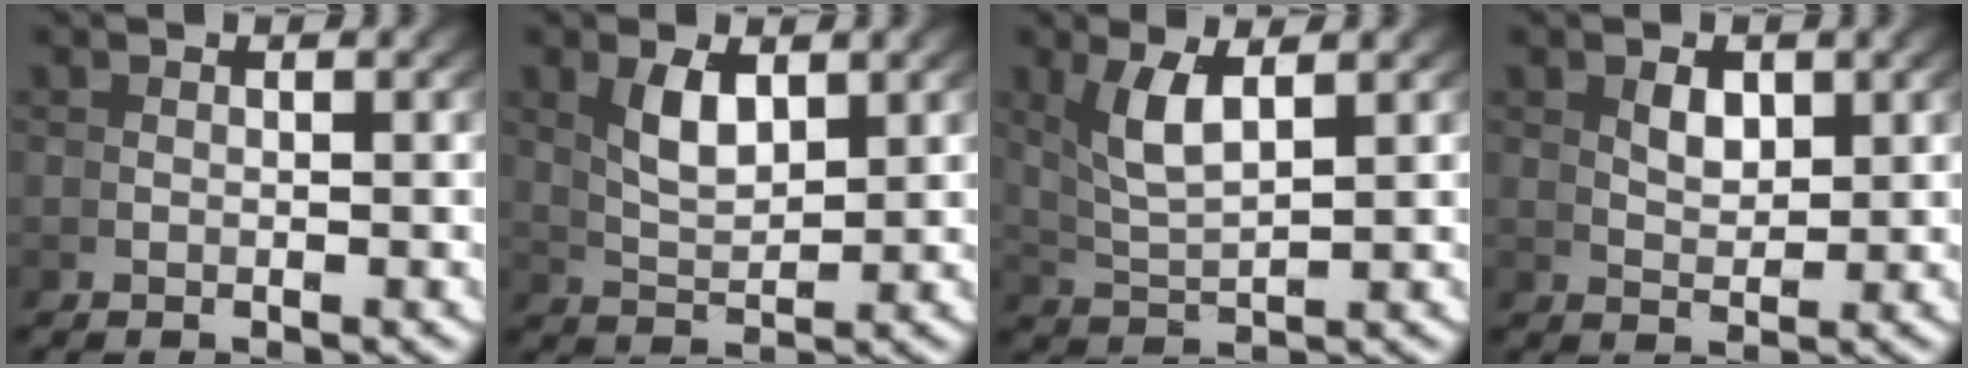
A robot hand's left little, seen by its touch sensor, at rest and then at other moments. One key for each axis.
{"total": 2.9, "fx": 1.5, "fy": 0.6, "fz": 2.4, "tx": -0.038, "ty": -0.005, "tz": 0.036}
{"total": 3.7, "fx": 1.8, "fy": 0.9, "fz": 3.0, "tx": -0.066, "ty": -0.006, "tz": 0.047}
{"total": 2.0, "fx": 1.3, "fy": 0.3, "fz": 1.4, "tx": -0.013, "ty": -0.010, "tz": 0.035}